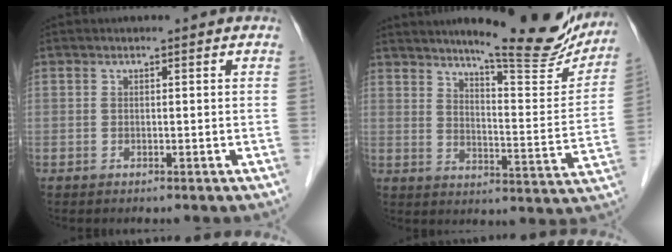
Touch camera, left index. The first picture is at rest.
{"total": 18.4, "force": [15.9, 2.1, 9.1], "torque": [-0.117, -0.047, 0.201]}